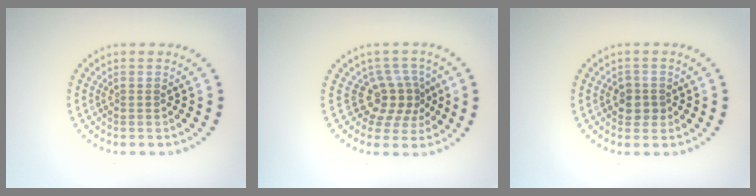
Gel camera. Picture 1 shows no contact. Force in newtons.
{"total": 3.4, "press": 2.5, "slide": 2.4}
{"total": 1.7, "press": 1.6, "slide": 0.5}